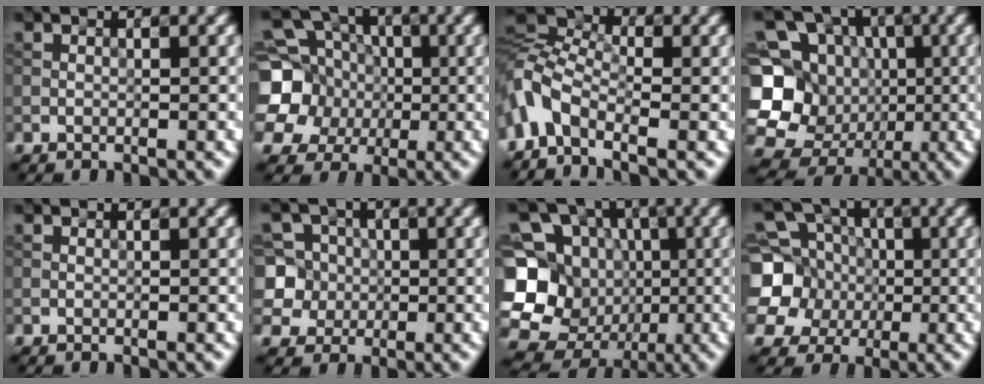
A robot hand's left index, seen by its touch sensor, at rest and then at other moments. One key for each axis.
{"total": 13.0, "fx": 0.6, "fy": 11.7, "fz": 5.7, "tx": -0.158, "ty": 0.019, "tz": -0.019}
{"total": 5.9, "fx": -1.7, "fy": 3.6, "fz": 4.3, "tx": -0.093, "ty": 0.012, "tz": -0.062}
{"total": 14.0, "fx": -2.4, "fy": 12.9, "fz": 5.0, "tx": -0.148, "ty": 0.006, "tz": -0.043}
{"total": 0.0}
{"total": 6.7, "fx": 0.4, "fy": 6.4, "fz": 1.8, "tx": -0.030, "ty": 0.032, "tz": -0.002}
{"total": 15.9, "fx": -3.3, "fy": 14.5, "fz": 5.4, "tx": -0.162, "ty": 0.003, "tz": -0.062}
{"total": 11.1, "fx": 0.7, "fy": 10.0, "fz": 4.9, "tx": -0.130, "ty": 0.024, "tz": -0.022}